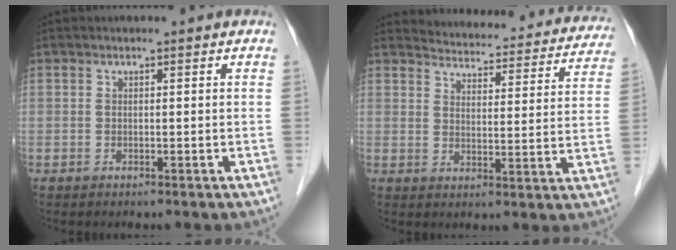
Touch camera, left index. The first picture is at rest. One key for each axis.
{"total": 21.7, "fx": 20.6, "fy": 4.9, "fz": 4.9, "tx": -0.055, "ty": -0.038, "tz": 0.235}